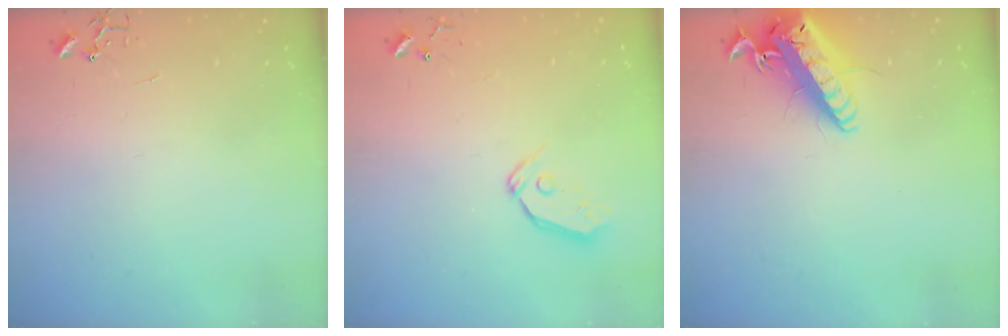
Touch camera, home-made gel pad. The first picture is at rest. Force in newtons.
{"total": 7.3, "press": 7.2, "slide": 0.8}
{"total": 20.4, "press": 19.9, "slide": 4.5}